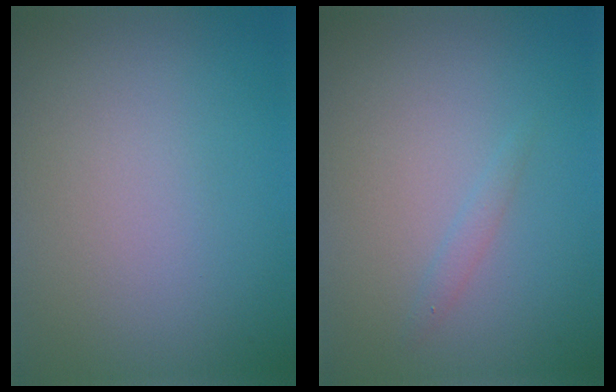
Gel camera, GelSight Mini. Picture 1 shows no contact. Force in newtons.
{"total": 0.8, "press": 0.8, "slide": 0.1}